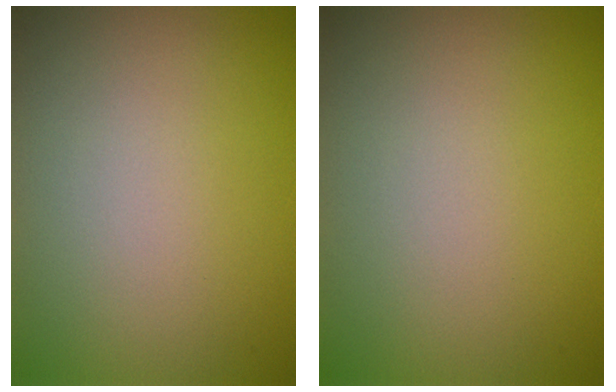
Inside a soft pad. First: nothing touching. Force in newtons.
{"total": 0.0}